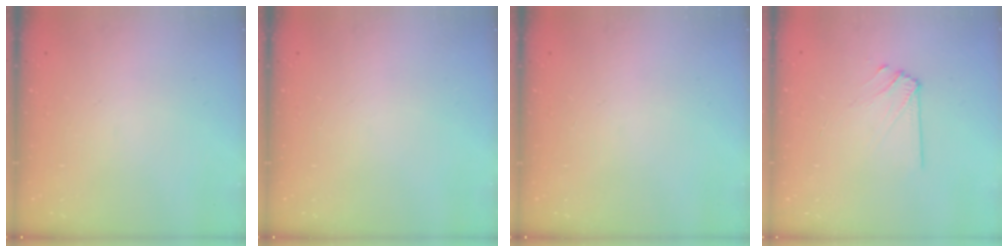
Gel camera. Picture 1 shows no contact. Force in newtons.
{"total": 0.0}
{"total": 0.0}
{"total": 5.9, "press": 5.8, "slide": 0.9}